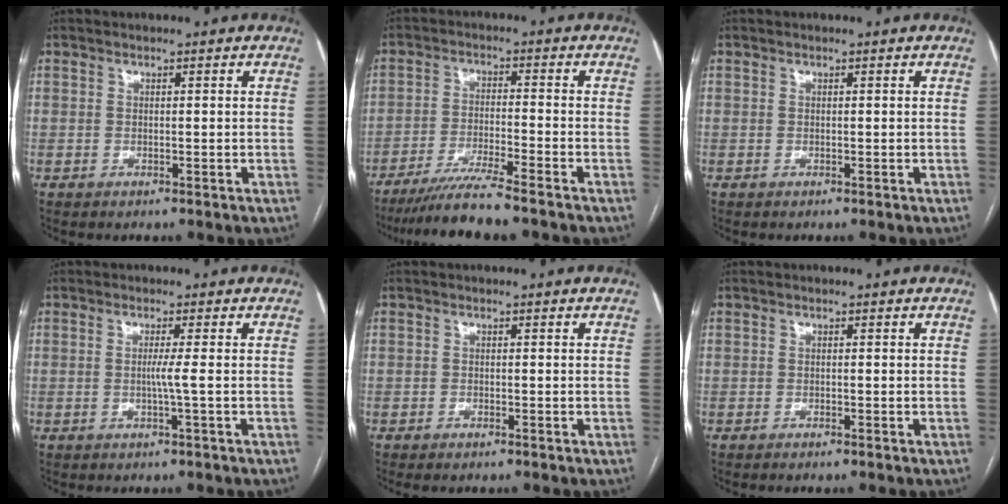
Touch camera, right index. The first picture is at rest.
{"total": 8.1, "force": [-6.9, -1.1, 4.2], "torque": [-0.067, -0.030, -0.119]}
{"total": 0.0}
{"total": 1.9, "force": [-0.3, -0.8, 1.7], "torque": [-0.029, 0.000, -0.007]}
{"total": 0.7, "force": [-0.6, 0.2, 0.4], "torque": [-0.009, -0.002, -0.006]}
{"total": 0.6, "force": [-0.5, -0.1, 0.3], "torque": [-0.006, 0.000, -0.009]}